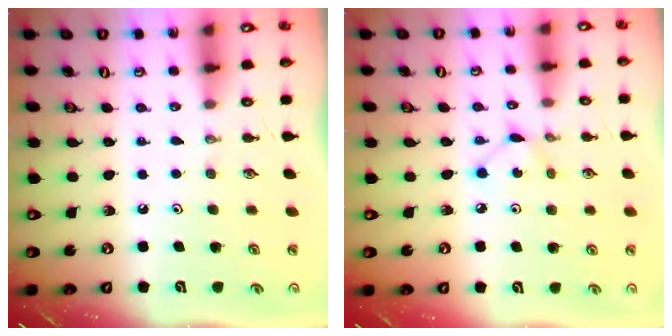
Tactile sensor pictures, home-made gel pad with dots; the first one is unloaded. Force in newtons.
{"total": 5.4, "press": 5.3, "slide": 0.5}